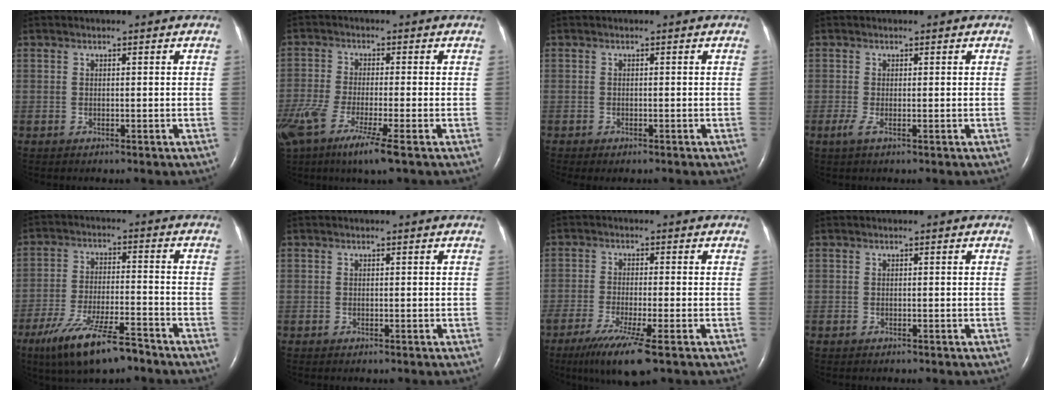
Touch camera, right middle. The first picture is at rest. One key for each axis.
{"total": 12.6, "fx": -7.7, "fy": 1.1, "fz": 10.0, "tx": -0.208, "ty": -0.045, "tz": -0.138}
{"total": 1.7, "fx": -1.3, "fy": 0.5, "fz": 0.8, "tx": -0.010, "ty": -0.003, "tz": -0.015}
{"total": 1.2, "fx": -0.4, "fy": 0.0, "fz": 1.1, "tx": -0.028, "ty": -0.003, "tz": -0.009}
{"total": 12.1, "fx": -8.6, "fy": 2.3, "fz": 8.2, "tx": -0.155, "ty": -0.022, "tz": -0.150}
{"total": 0.0}
{"total": 8.4, "fx": -5.2, "fy": 0.2, "fz": 6.6, "tx": -0.121, "ty": -0.024, "tz": -0.086}
{"total": 0.0}